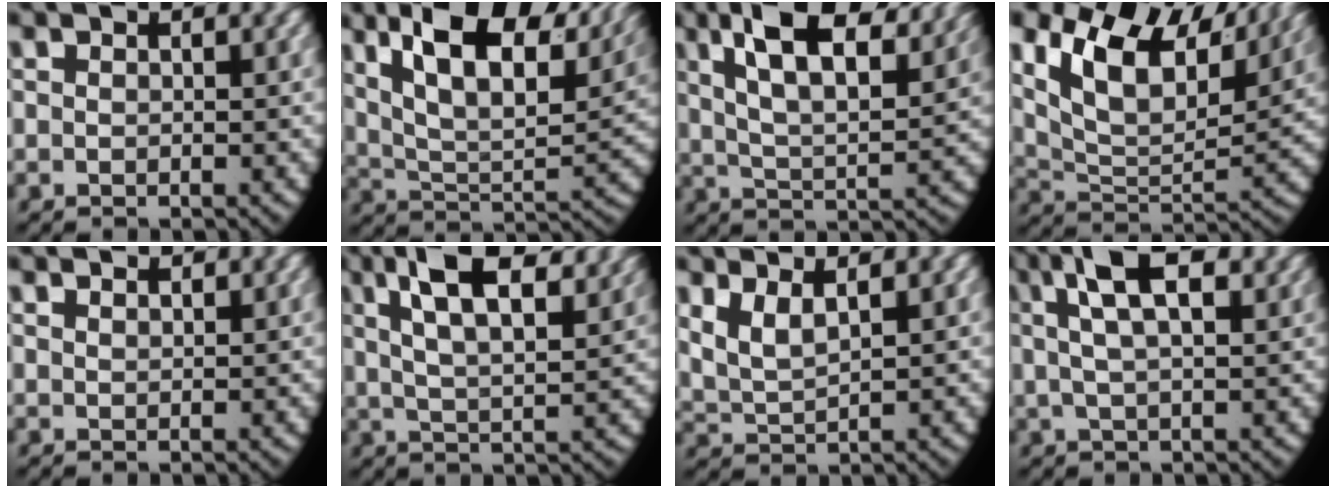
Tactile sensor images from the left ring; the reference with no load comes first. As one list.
[{"total": 13.1, "force": [7.3, 6.4, 8.8], "torque": [-0.177, 0.001, 0.112]}, {"total": 9.6, "force": [5.8, 3.4, 6.8], "torque": [-0.125, 0.009, 0.090]}, {"total": 13.1, "force": [6.1, 8.1, 8.3], "torque": [-0.166, -0.006, 0.094]}, {"total": 1.3, "force": [1.2, -0.6, 0.0], "torque": [0.004, -0.006, 0.027]}, {"total": 8.5, "force": [5.2, 2.8, 6.0], "torque": [-0.112, 0.011, 0.080]}, {"total": 4.8, "force": [1.7, 3.5, 2.9], "torque": [-0.081, -0.005, 0.030]}, {"total": 6.8, "force": [3.5, 2.5, 5.2], "torque": [-0.095, 0.014, 0.053]}]